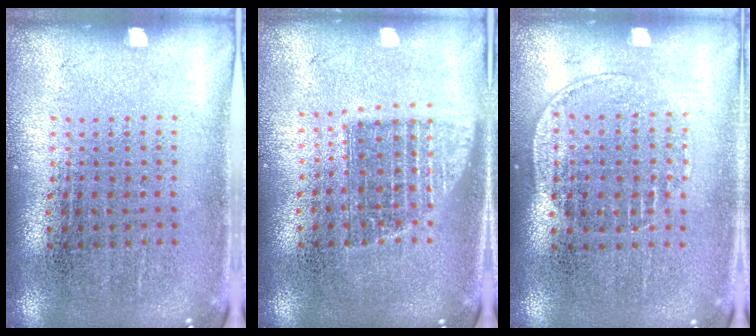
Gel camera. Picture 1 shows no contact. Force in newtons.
{"total": 1.3, "press": 1.0, "slide": 0.8}
{"total": 1.2, "press": 1.0, "slide": 0.5}